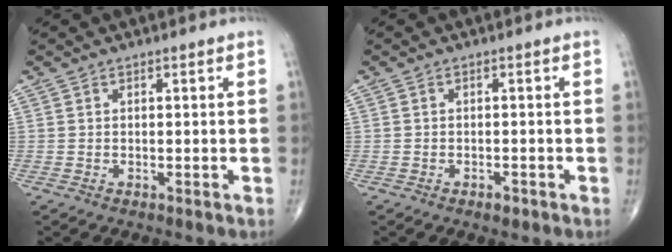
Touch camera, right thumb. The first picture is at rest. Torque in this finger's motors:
{"motor_torque": [-0.23, -0.02, -0.13, -0.02, 0.03]}